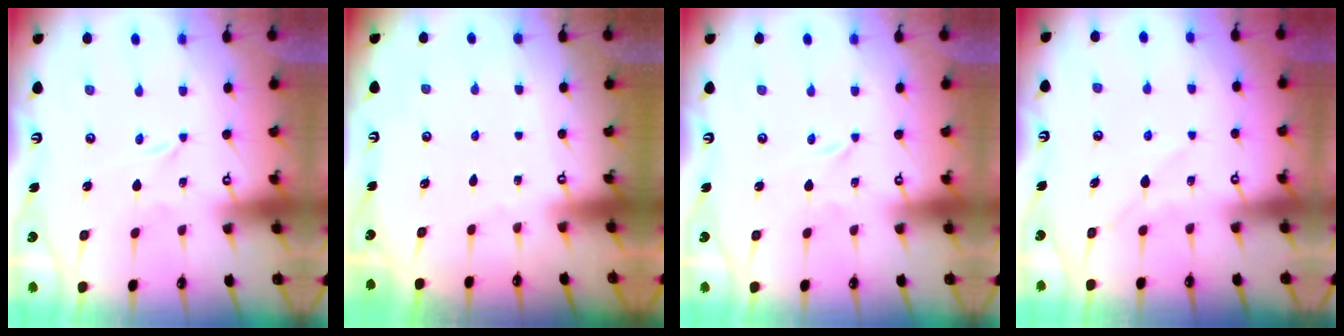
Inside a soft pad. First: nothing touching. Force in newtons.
{"total": 0.0}
{"total": 0.0}
{"total": 5.0, "press": 5.0, "slide": 0.4}